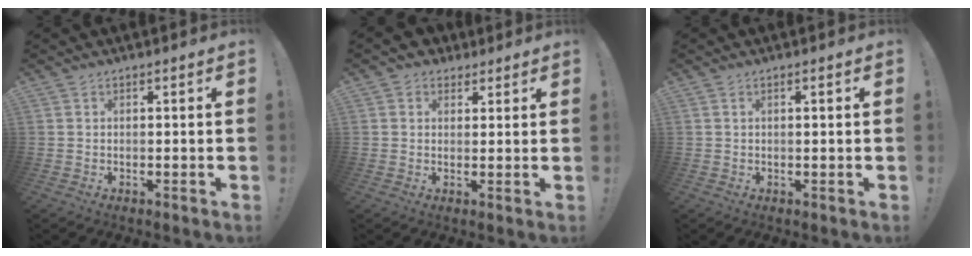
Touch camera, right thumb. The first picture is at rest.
{"total": 3.6, "force": [1.5, 3.2, 0.5], "torque": [-0.013, -0.001, 0.030]}
{"total": 0.9, "force": [0.2, 0.0, 0.9], "torque": [-0.012, -0.001, 0.000]}